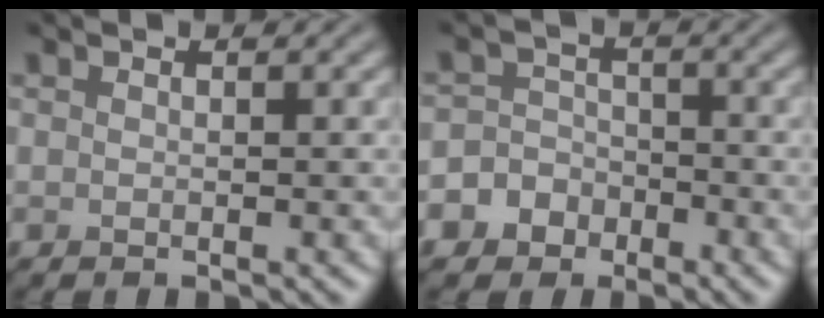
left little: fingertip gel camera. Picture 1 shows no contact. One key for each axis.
{"total": 5.7, "fx": -3.2, "fy": 4.6, "fz": 0.6, "tx": 0.009, "ty": -0.005, "tz": -0.078}